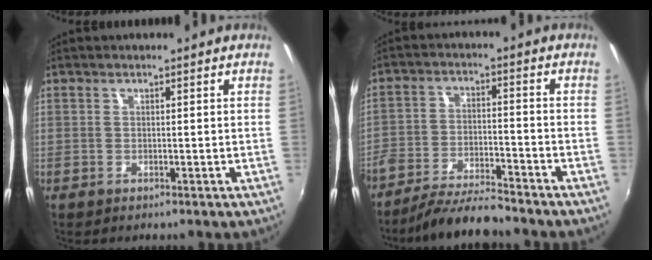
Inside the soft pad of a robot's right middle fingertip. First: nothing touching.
{"total": 10.5, "force": [-9.4, 1.3, 4.4], "torque": [-0.102, -0.013, -0.167]}